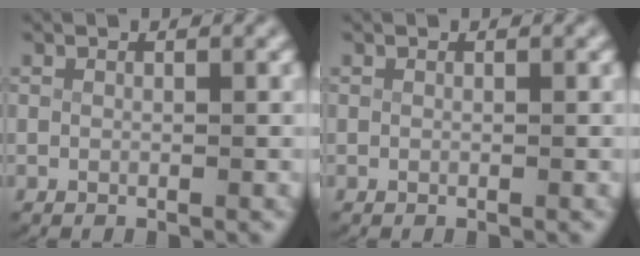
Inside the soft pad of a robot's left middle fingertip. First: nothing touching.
{"total": 0.0}